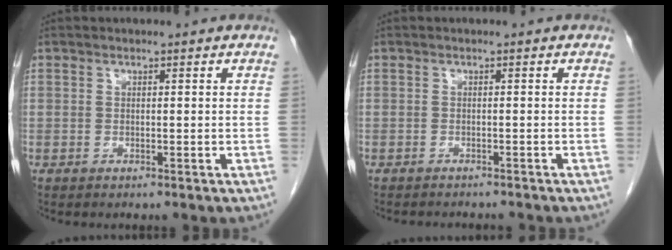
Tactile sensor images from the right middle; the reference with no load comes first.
{"total": 4.6, "force": [-4.3, 1.0, 1.3], "torque": [-0.013, -0.003, -0.054]}